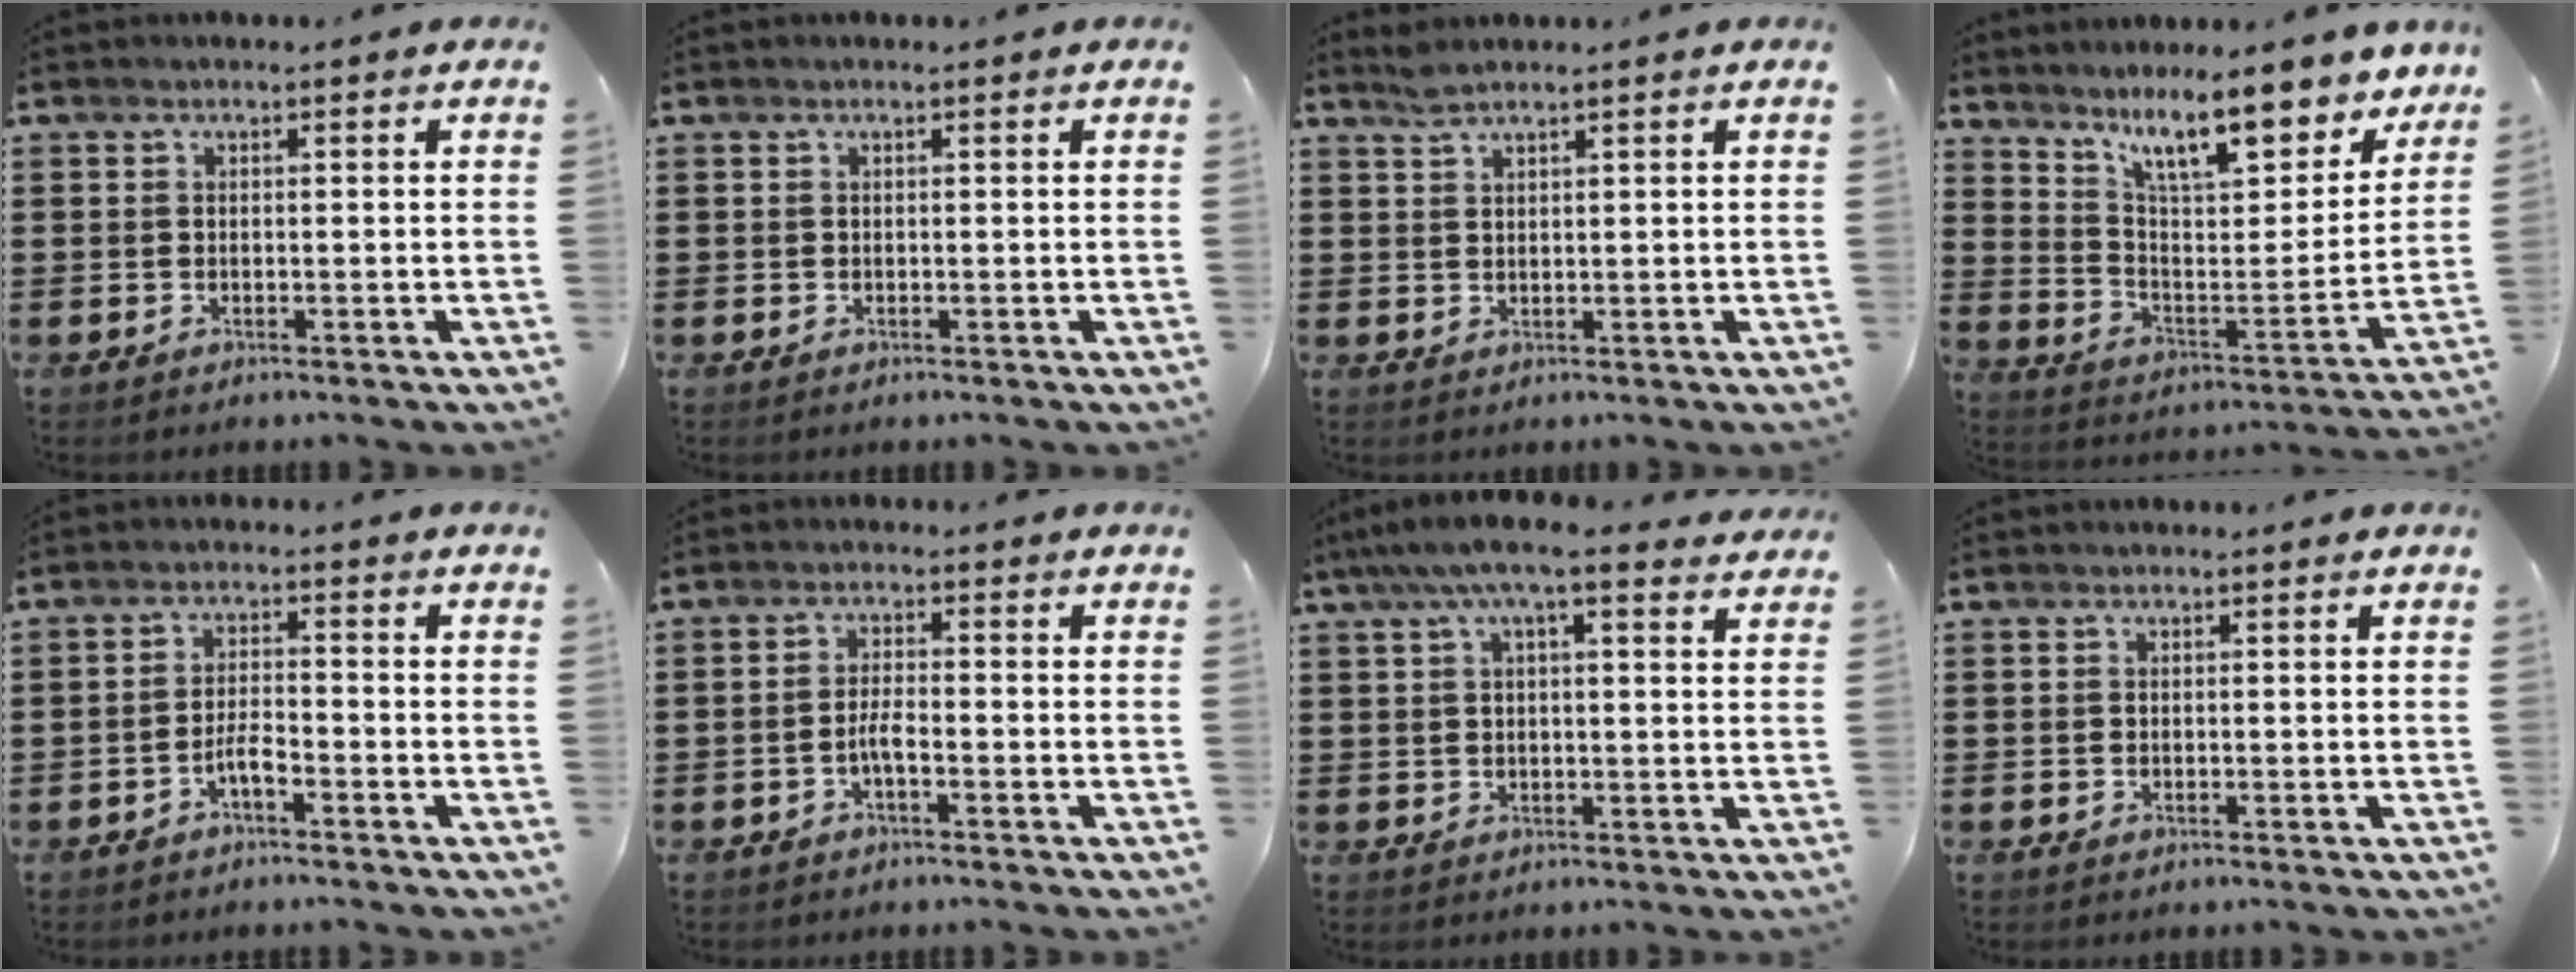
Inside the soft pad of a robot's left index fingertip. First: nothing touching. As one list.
[{"total": 0.0}, {"total": 1.9, "force": [1.6, 0.1, 0.9], "torque": [-0.021, -0.001, 0.031]}, {"total": 11.6, "force": [9.1, 2.2, 6.8], "torque": [-0.129, -0.055, 0.155]}, {"total": 3.2, "force": [-1.9, 0.7, 2.4], "torque": [-0.051, 0.005, -0.038]}, {"total": 2.6, "force": [-1.2, 0.5, 2.2], "torque": [-0.049, 0.000, -0.023]}, {"total": 6.4, "force": [4.4, 1.2, 4.6], "torque": [-0.098, 0.001, 0.075]}, {"total": 0.0}]